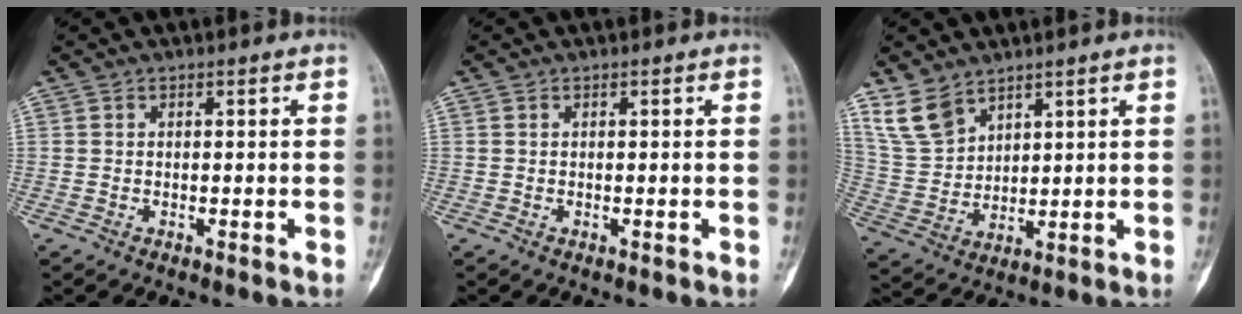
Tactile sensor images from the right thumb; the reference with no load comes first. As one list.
[{"total": 0.0}, {"total": 8.0, "force": [5.9, 4.6, 3.0], "torque": [-0.054, -0.024, 0.134]}]